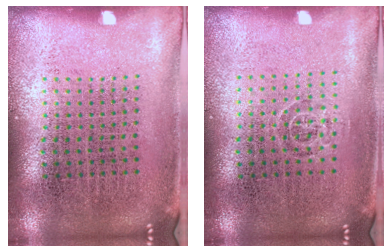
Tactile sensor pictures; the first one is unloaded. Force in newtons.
{"total": 0.7, "press": 0.6, "slide": 0.5}